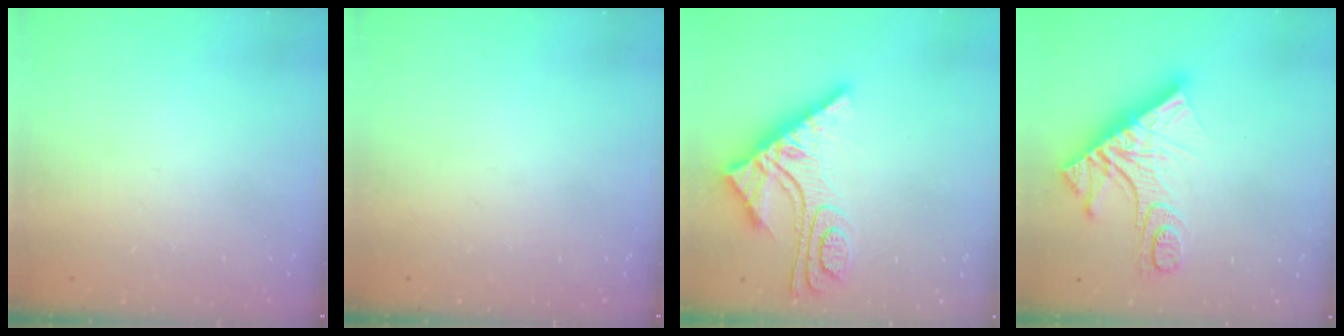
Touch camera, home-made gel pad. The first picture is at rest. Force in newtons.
{"total": 0.0}
{"total": 11.6, "press": 11.6, "slide": 1.1}
{"total": 15.7, "press": 15.6, "slide": 1.6}